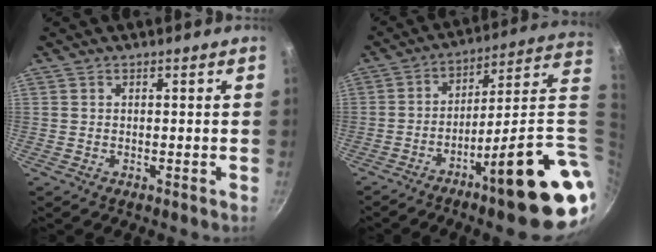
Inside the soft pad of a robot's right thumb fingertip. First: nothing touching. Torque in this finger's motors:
{"motor_torque": [3.82, 1.23, 1.90, -0.87, 0.53]}